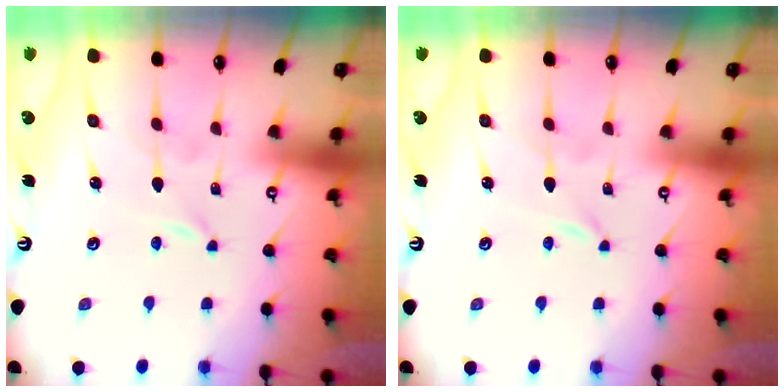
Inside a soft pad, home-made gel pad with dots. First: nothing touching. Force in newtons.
{"total": 0.0}